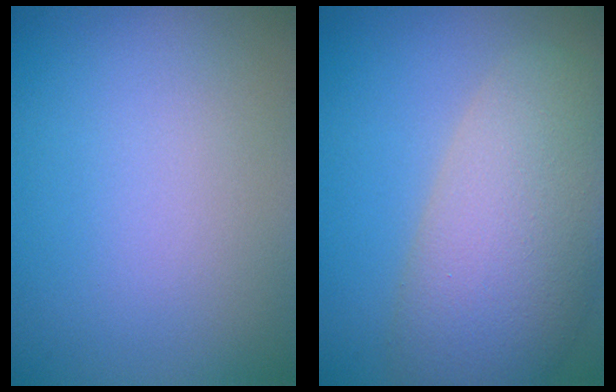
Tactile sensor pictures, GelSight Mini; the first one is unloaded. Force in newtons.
{"total": 9.6, "press": 9.6, "slide": 0.7}